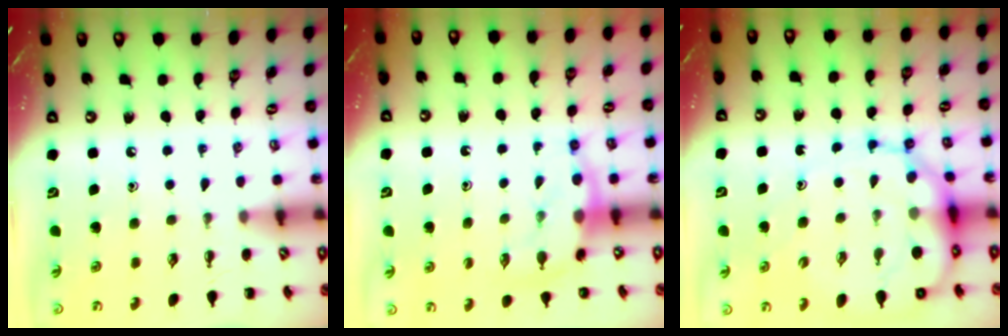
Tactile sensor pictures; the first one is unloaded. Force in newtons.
{"total": 8.1, "press": 8.0, "slide": 1.2}
{"total": 13.3, "press": 12.8, "slide": 3.5}